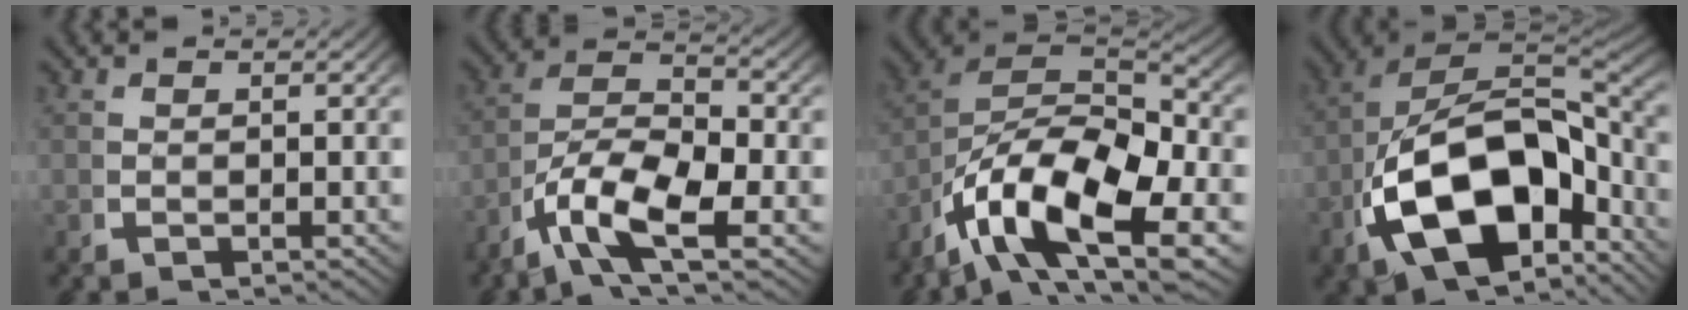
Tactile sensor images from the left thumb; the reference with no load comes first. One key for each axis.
{"total": 10.1, "fx": -1.6, "fy": 5.9, "fz": 8.1, "tx": -0.166, "ty": -0.031, "tz": -0.025}
{"total": 16.4, "fx": -1.8, "fy": 10.5, "fz": 12.5, "tx": -0.265, "ty": -0.047, "tz": -0.019}
{"total": 18.4, "fx": -3.6, "fy": 11.6, "fz": 13.7, "tx": -0.274, "ty": -0.065, "tz": -0.023}